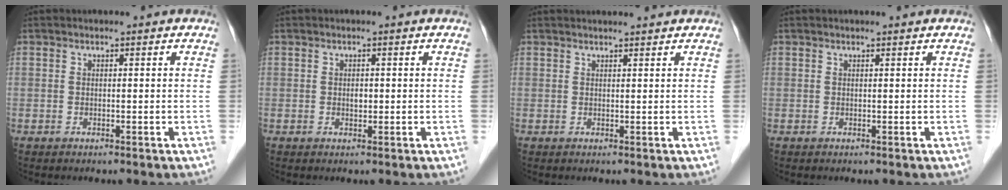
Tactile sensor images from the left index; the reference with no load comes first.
{"total": 0.9, "force": [0.1, 0.6, 0.7], "torque": [-0.012, 0.001, 0.001]}
{"total": 3.9, "force": [3.7, -0.1, 1.2], "torque": [-0.015, 0.019, 0.047]}
{"total": 0.8, "force": [0.8, -0.1, 0.2], "torque": [-0.007, 0.005, 0.013]}